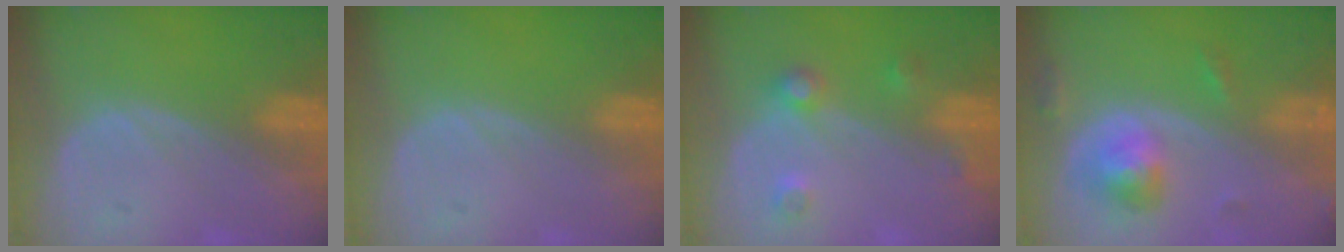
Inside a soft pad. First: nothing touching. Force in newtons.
{"total": 0.0}
{"total": 3.8, "press": 3.5, "slide": 1.4}
{"total": 5.2, "press": 5.0, "slide": 1.4}